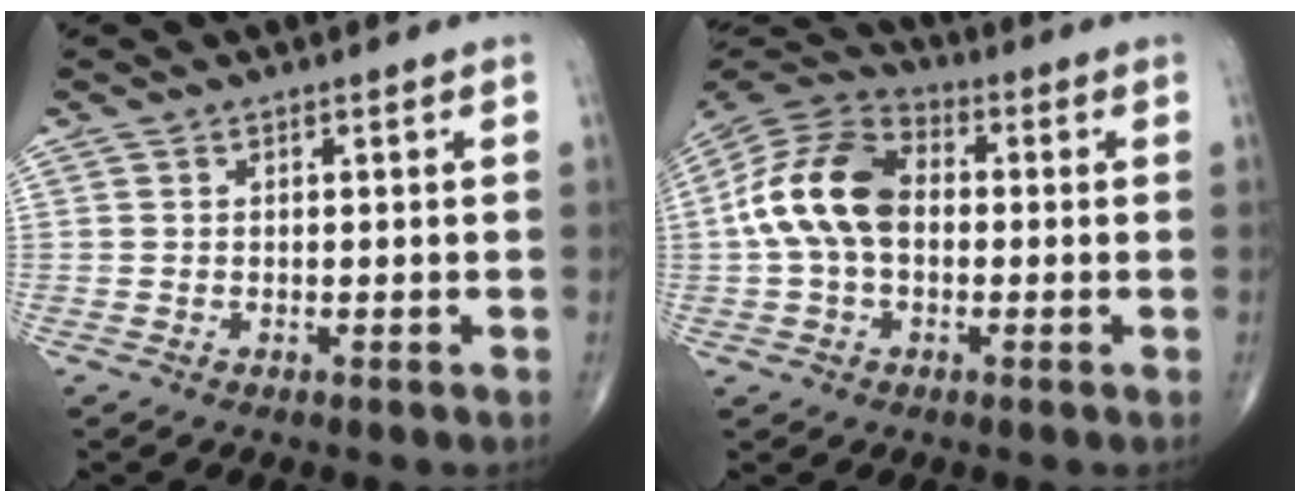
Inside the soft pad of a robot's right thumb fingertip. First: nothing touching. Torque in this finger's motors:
{"motor_torque": [1.18, 1.14, 0.43, -0.43, 0.35]}